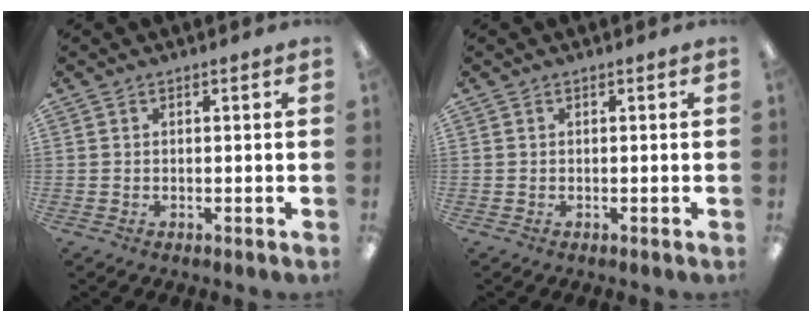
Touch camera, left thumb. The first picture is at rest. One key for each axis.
{"total": 0.0}